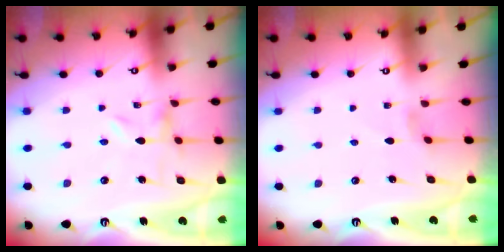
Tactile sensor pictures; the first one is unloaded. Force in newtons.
{"total": 0.0}